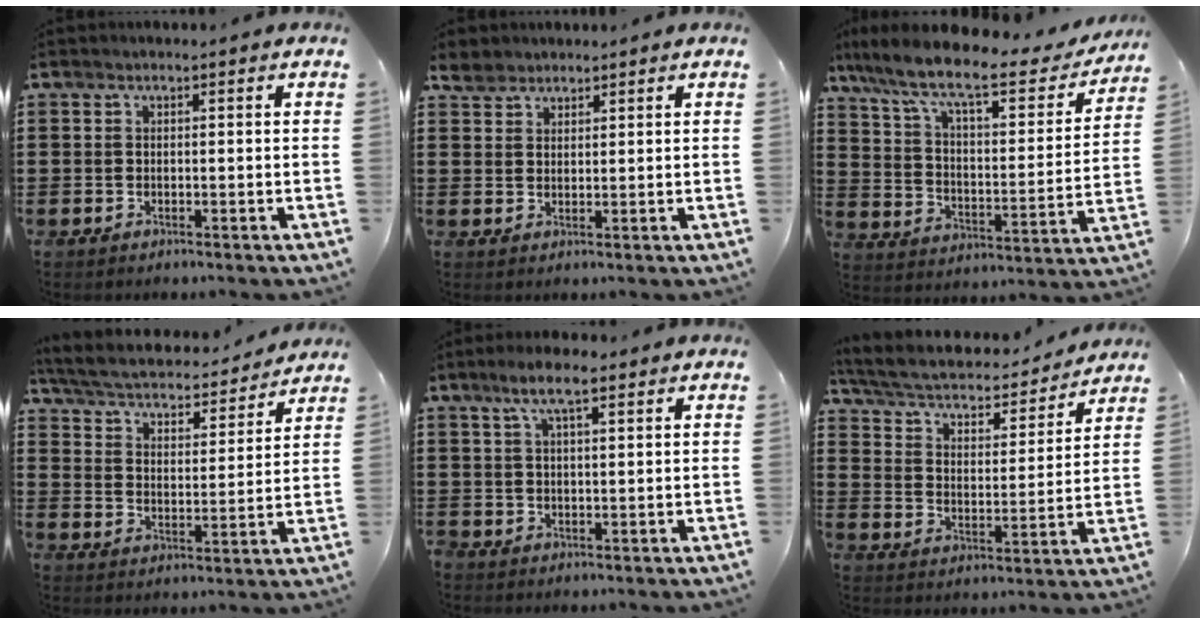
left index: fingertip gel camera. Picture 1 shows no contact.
{"total": 3.1, "force": [2.6, 1.5, 0.4], "torque": [-0.020, 0.005, 0.051]}
{"total": 10.2, "force": [7.9, 1.7, 6.3], "torque": [-0.150, -0.047, 0.129]}
{"total": 3.8, "force": [3.5, 0.5, 1.4], "torque": [-0.048, -0.028, 0.051]}
{"total": 5.2, "force": [2.9, 1.9, 3.9], "torque": [-0.075, 0.007, 0.048]}
{"total": 4.5, "force": [3.8, 1.2, 2.1], "torque": [-0.059, -0.029, 0.058]}